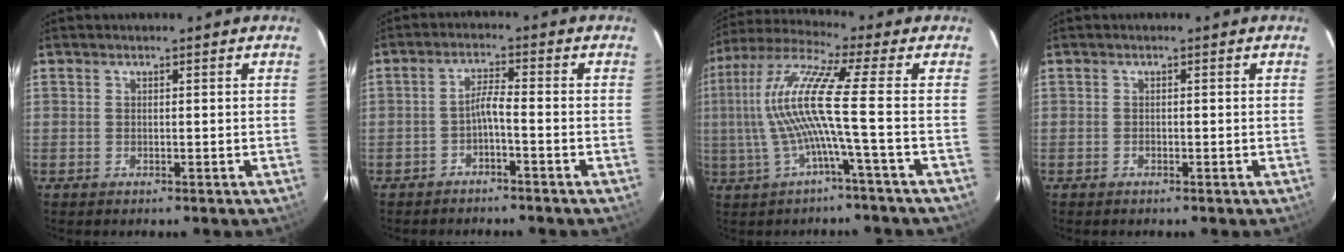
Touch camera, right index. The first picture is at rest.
{"total": 2.6, "force": [-1.7, -0.1, 2.0], "torque": [-0.048, 0.010, -0.030]}
{"total": 11.5, "force": [-1.3, -1.9, 11.3], "torque": [-0.219, 0.003, -0.022]}
{"total": 0.0}